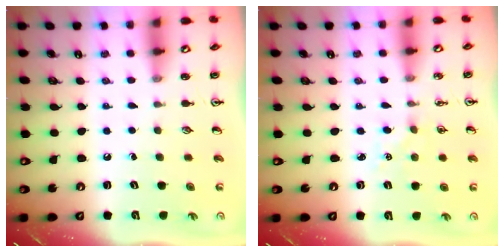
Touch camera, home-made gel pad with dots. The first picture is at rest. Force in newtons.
{"total": 3.2, "press": 3.2, "slide": 0.4}